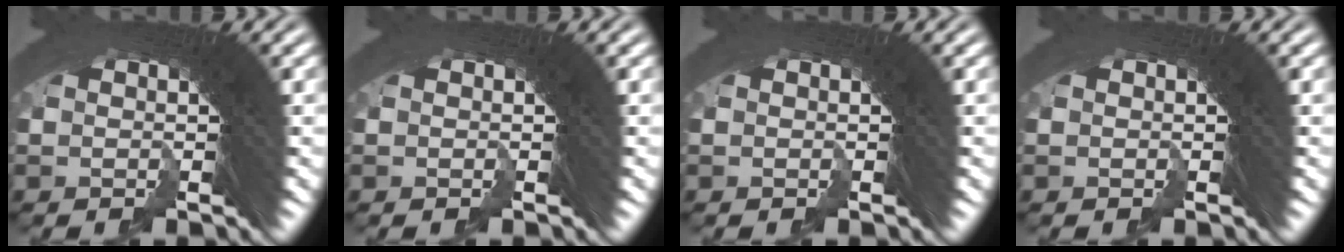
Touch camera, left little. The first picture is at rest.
{"total": 0.0}
{"total": 0.0}
{"total": 0.0}